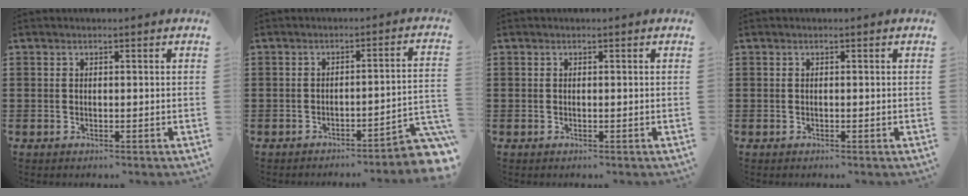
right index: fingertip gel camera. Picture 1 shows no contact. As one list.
[{"total": 3.7, "force": [-3.1, -0.1, 2.0], "torque": [-0.038, -0.017, -0.064]}, {"total": 0.0}, {"total": 0.0}]